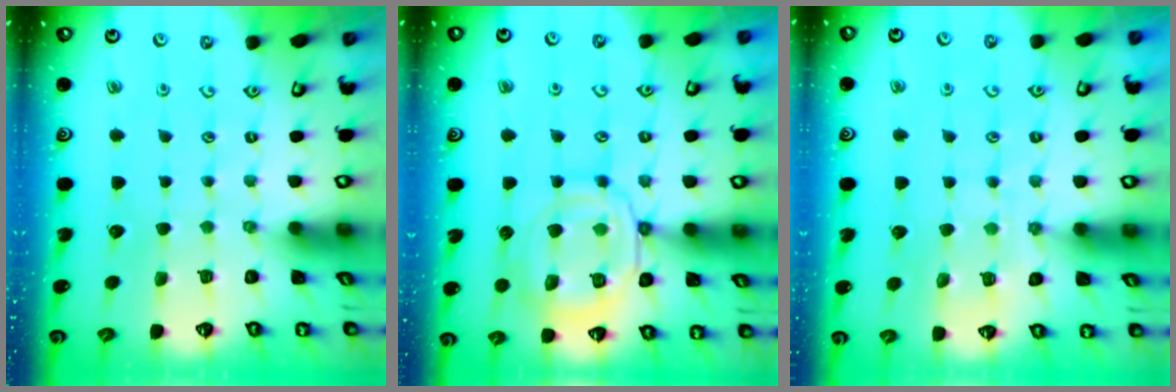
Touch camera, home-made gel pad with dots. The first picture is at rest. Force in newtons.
{"total": 13.9, "press": 13.8, "slide": 1.5}
{"total": 7.3, "press": 7.3, "slide": 0.8}